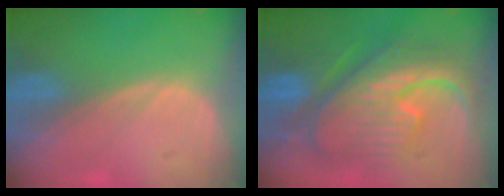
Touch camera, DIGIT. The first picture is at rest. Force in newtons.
{"total": 12.5, "press": 12.4, "slide": 1.4}